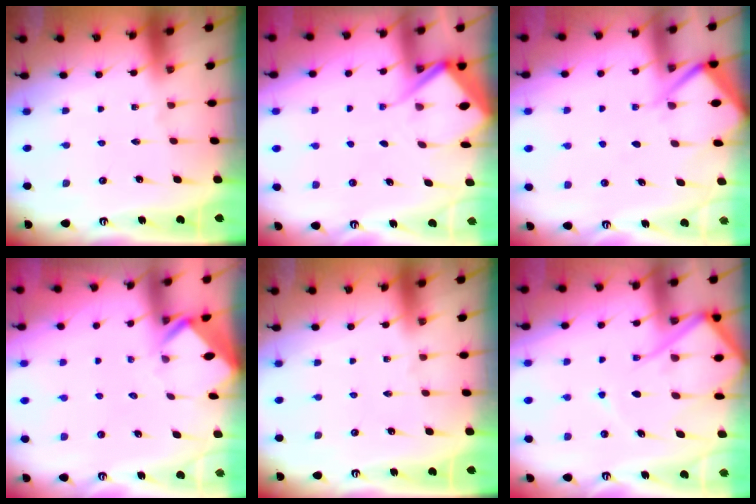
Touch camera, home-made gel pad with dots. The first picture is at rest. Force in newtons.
{"total": 6.7, "press": 6.7, "slide": 0.7}
{"total": 6.1, "press": 6.1, "slide": 0.6}
{"total": 2.6, "press": 2.6, "slide": 0.1}
{"total": 0.0}
{"total": 13.0, "press": 13.0, "slide": 1.1}